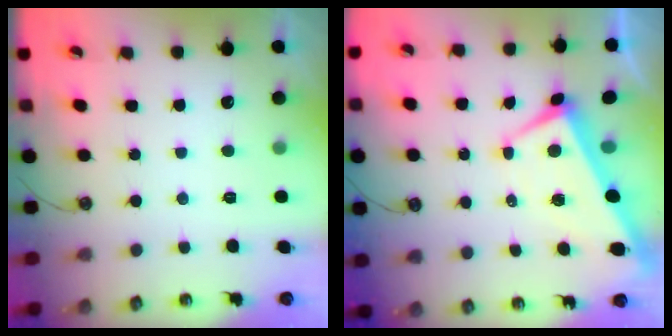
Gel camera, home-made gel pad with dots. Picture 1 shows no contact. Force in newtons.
{"total": 1.0, "press": 0.1, "slide": 1.0}